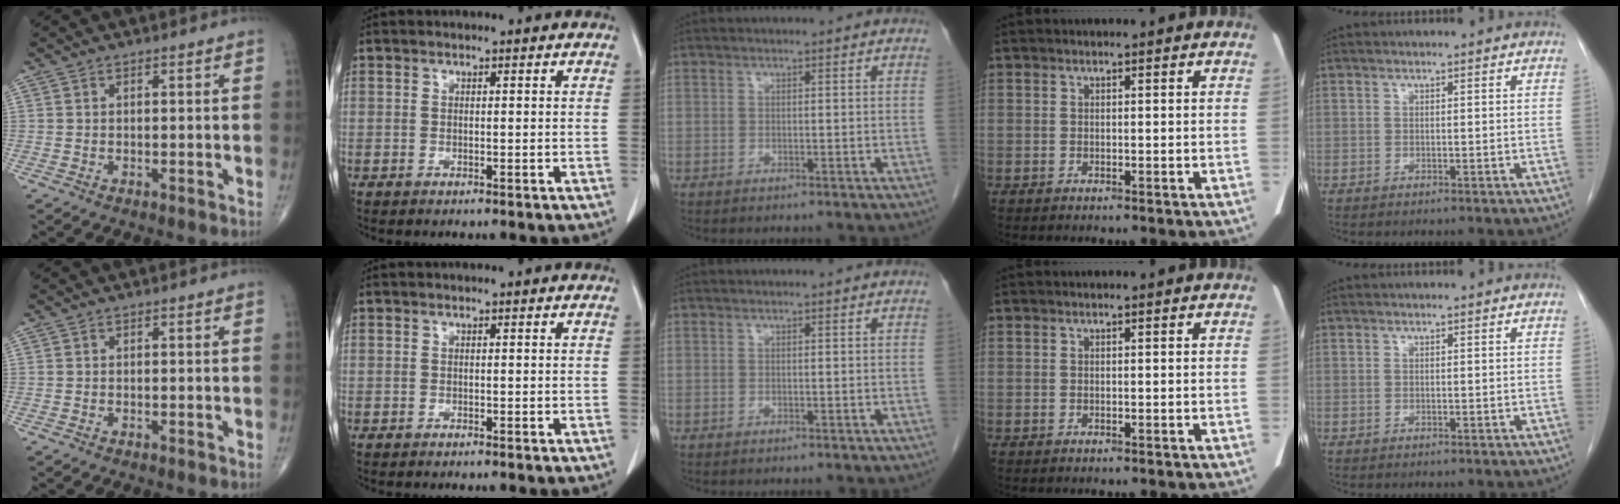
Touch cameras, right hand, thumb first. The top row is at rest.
{}